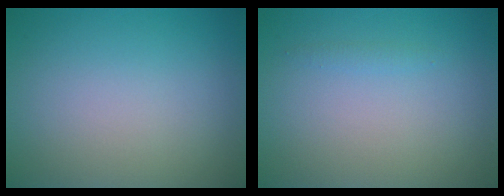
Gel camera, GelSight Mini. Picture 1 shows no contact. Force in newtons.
{"total": 0.5, "press": 0.5, "slide": 0.0}